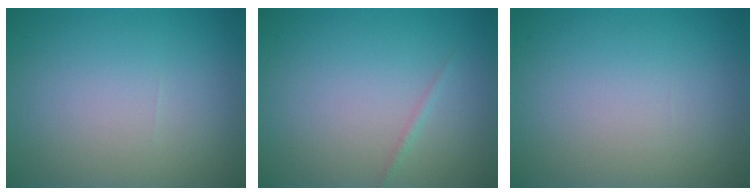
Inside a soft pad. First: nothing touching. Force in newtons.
{"total": 0.6, "press": 0.6, "slide": 0.1}
{"total": 0.0}